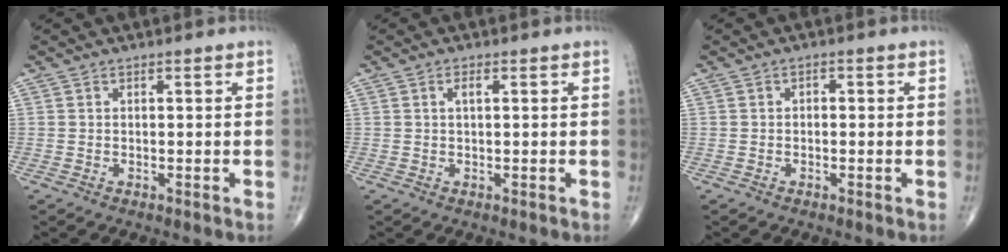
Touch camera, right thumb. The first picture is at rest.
{"total": 1.5, "force": [0.4, 0.5, 1.4], "torque": [-0.026, 0.003, 0.007]}
{"total": 1.0, "force": [0.0, 0.7, 0.7], "torque": [-0.002, 0.004, -0.005]}